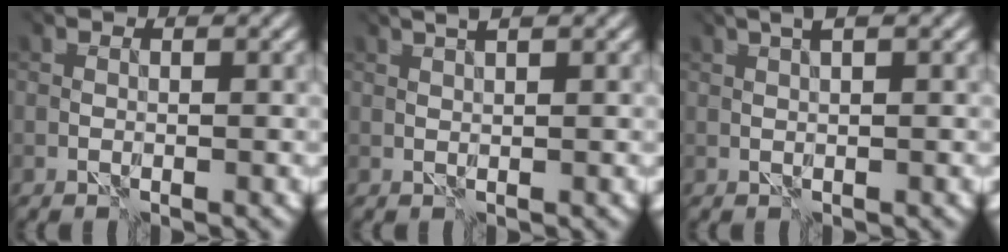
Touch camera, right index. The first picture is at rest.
{"total": 2.2, "force": [1.8, 0.1, 1.3], "torque": [-0.007, 0.022, 0.025]}
{"total": 2.0, "force": [1.3, 0.1, 1.6], "torque": [-0.003, 0.022, 0.016]}